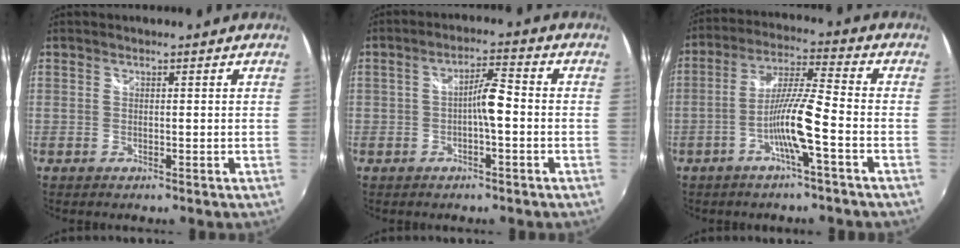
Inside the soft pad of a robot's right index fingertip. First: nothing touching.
{"total": 3.4, "force": [-0.9, -1.1, 3.1], "torque": [-0.048, 0.002, -0.013]}
{"total": 9.2, "force": [-4.0, -0.3, 8.3], "torque": [-0.171, 0.005, -0.078]}